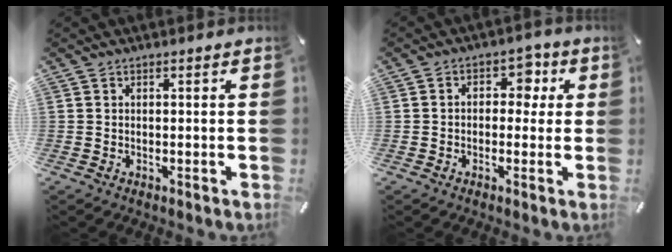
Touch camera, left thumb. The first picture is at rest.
{"total": 5.5, "force": [0.5, 4.2, 3.5], "torque": [-0.035, 0.002, -0.002]}